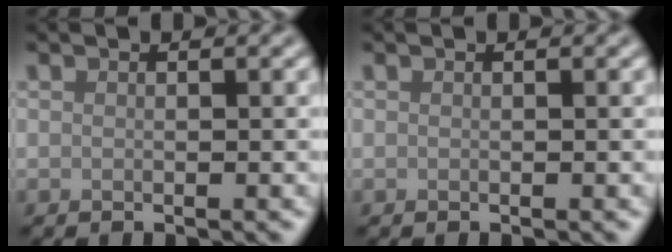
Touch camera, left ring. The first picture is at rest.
{"total": 0.0}